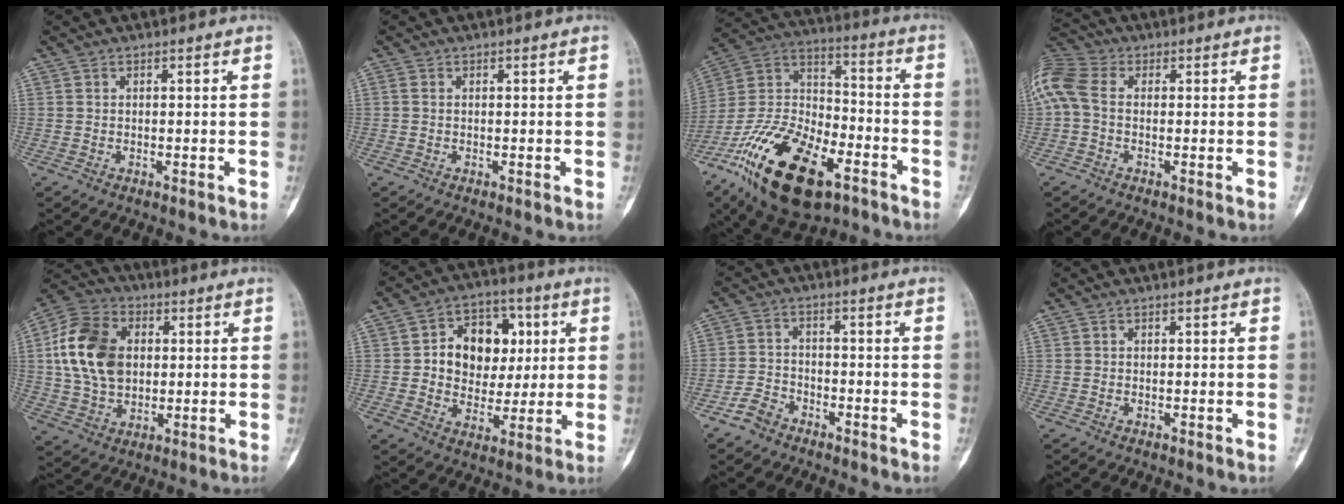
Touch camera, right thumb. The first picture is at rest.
{"total": 0.5, "force": [0.0, 0.4, 0.4], "torque": [-0.010, 0.000, 0.000]}
{"total": 25.8, "force": [-13.5, 12.4, 18.1], "torque": [-0.378, 0.047, -0.243]}
{"total": 10.2, "force": [0.6, 7.0, 7.5], "torque": [-0.187, 0.024, 0.002]}
{"total": 16.2, "force": [2.2, 11.8, 10.9], "torque": [-0.188, 0.009, 0.038]}
{"total": 14.1, "force": [2.6, 10.8, 8.6], "torque": [-0.074, 0.011, 0.043]}
{"total": 4.6, "force": [-3.4, 2.8, 1.3], "torque": [-0.020, 0.023, -0.069]}
{"total": 0.0}